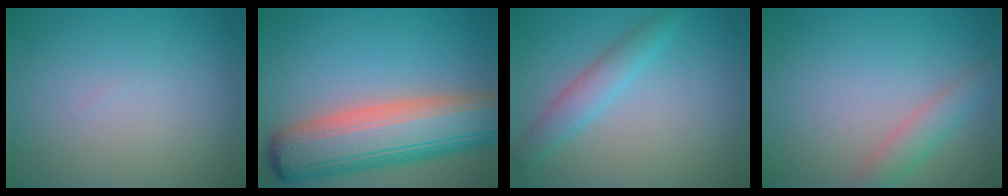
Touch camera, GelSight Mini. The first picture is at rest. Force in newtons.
{"total": 11.1, "press": 11.1, "slide": 0.8}
{"total": 2.7, "press": 2.7, "slide": 0.1}
{"total": 2.4, "press": 2.4, "slide": 0.1}